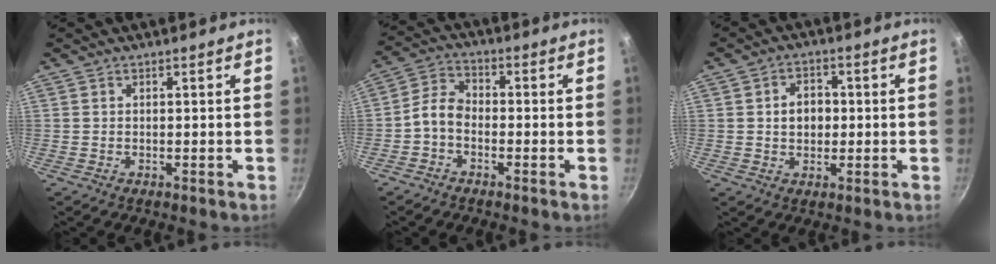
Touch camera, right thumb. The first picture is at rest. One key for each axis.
{"total": 5.1, "fx": -2.0, "fy": 3.2, "fz": 3.5, "tx": -0.070, "ty": 0.034, "tz": -0.052}
{"total": 5.5, "fx": 0.3, "fy": 4.3, "fz": 3.5, "tx": -0.030, "ty": 0.009, "tz": 0.001}